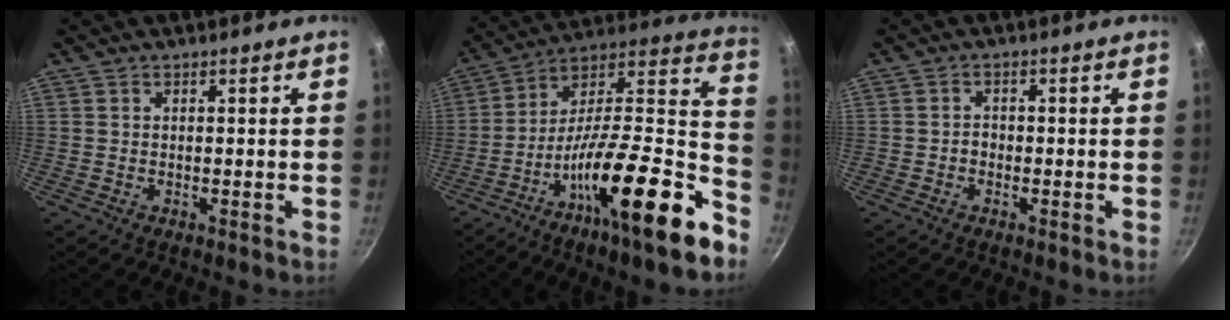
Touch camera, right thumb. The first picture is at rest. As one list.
[{"total": 27.6, "force": [-12.9, 7.3, 23.3], "torque": [-0.310, 0.066, -0.227]}, {"total": 1.4, "force": [-0.6, 1.1, 0.6], "torque": [-0.004, 0.009, -0.013]}]